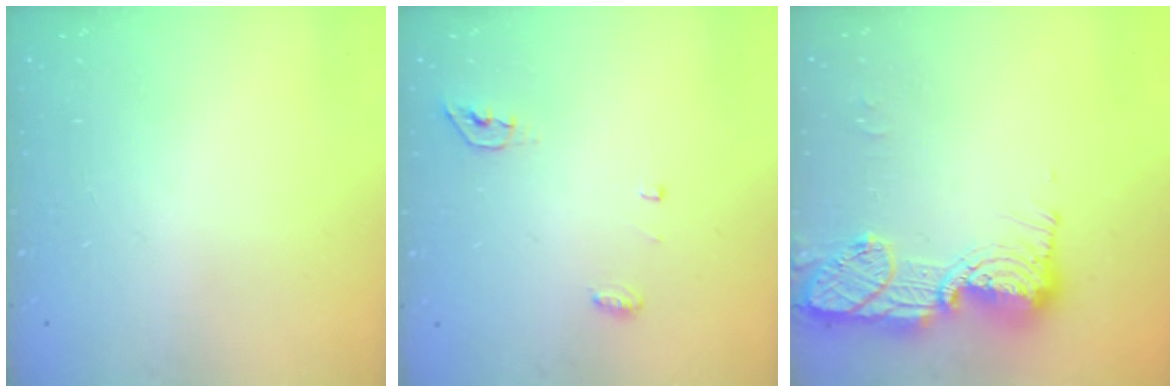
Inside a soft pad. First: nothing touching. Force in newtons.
{"total": 4.3, "press": 4.2, "slide": 1.0}
{"total": 15.1, "press": 15.0, "slide": 1.0}